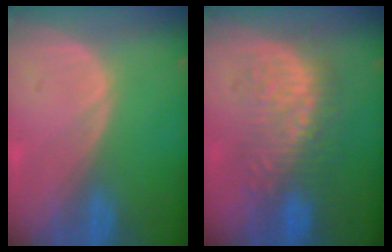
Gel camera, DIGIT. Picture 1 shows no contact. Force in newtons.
{"total": 8.7, "press": 8.6, "slide": 1.6}